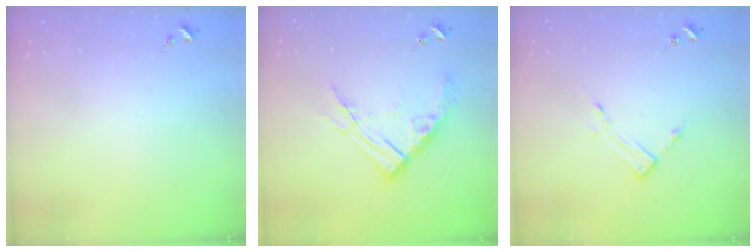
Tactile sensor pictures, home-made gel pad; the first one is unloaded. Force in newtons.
{"total": 14.1, "press": 14.0, "slide": 1.5}
{"total": 3.5, "press": 3.5, "slide": 0.4}